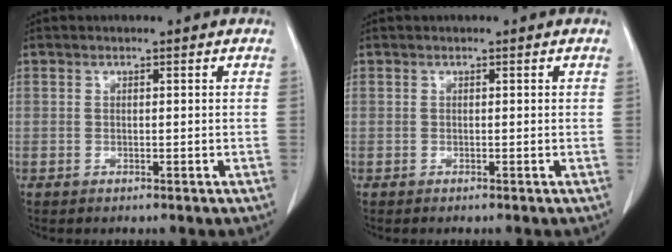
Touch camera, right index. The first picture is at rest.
{"total": 0.0}